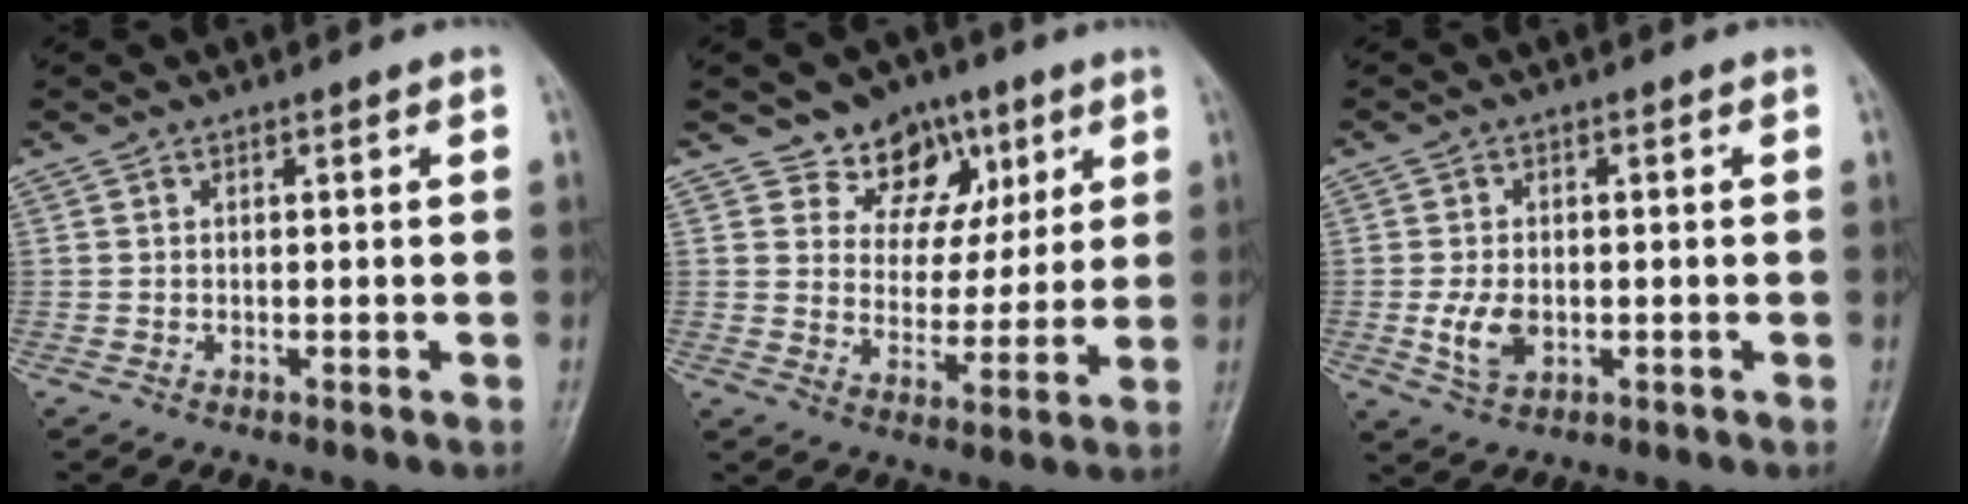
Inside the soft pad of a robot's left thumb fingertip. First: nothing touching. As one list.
[{"total": 10.6, "force": [6.4, 7.8, 3.2], "torque": [-0.005, -0.028, 0.104]}, {"total": 5.2, "force": [-0.9, 3.4, 3.8], "torque": [-0.071, -0.003, -0.012]}]